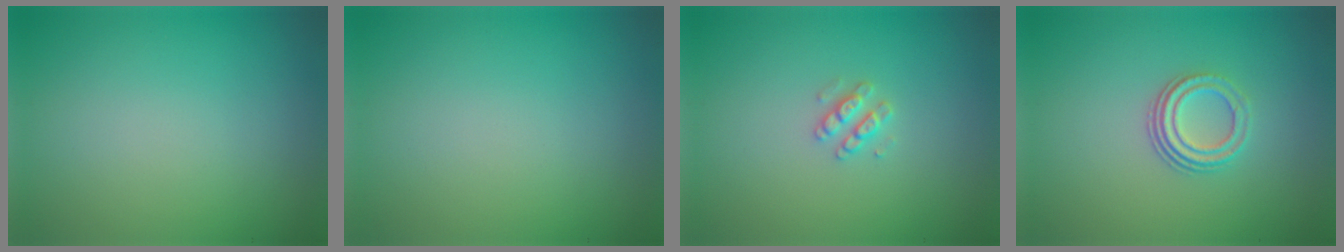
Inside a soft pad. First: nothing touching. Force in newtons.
{"total": 0.0}
{"total": 1.6, "press": 1.6, "slide": 0.3}
{"total": 2.9, "press": 2.0, "slide": 2.0}